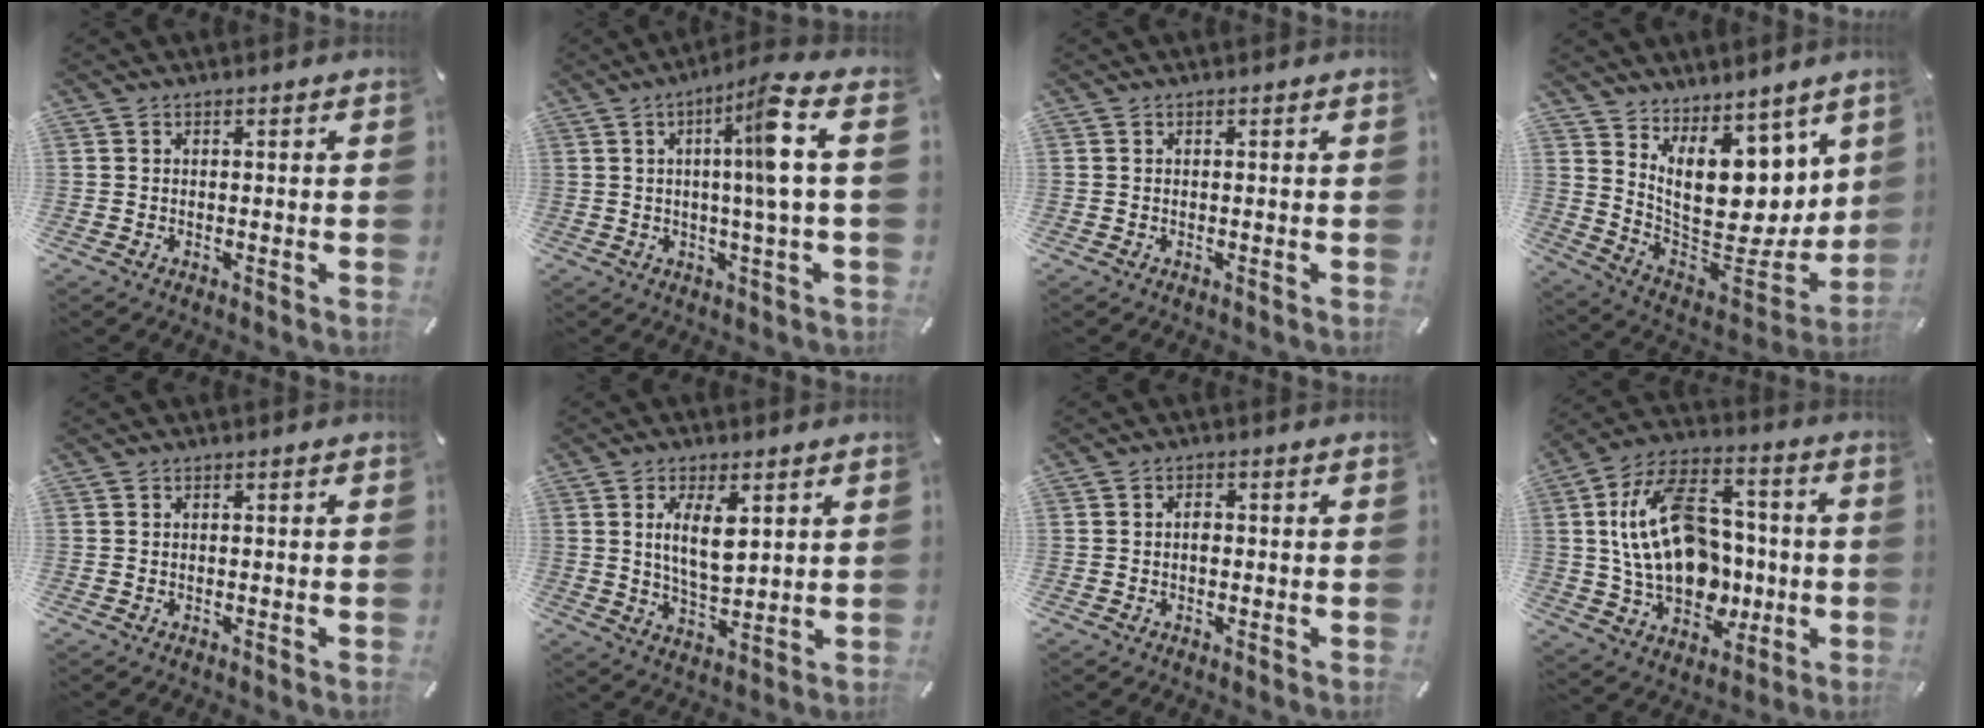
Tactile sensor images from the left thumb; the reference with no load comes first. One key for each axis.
{"total": 12.5, "fx": 2.7, "fy": -0.4, "fz": 12.2, "tx": -0.199, "ty": -0.005, "tz": 0.027}
{"total": 0.0}
{"total": 16.8, "fx": 7.6, "fy": 10.7, "fz": 10.5, "tx": -0.174, "ty": -0.092, "tz": 0.143}
{"total": 0.0}
{"total": 9.2, "fx": 3.0, "fy": 4.3, "fz": 7.6, "tx": -0.145, "ty": -0.008, "tz": 0.045}
{"total": 1.8, "fx": -0.1, "fy": 1.2, "fz": 1.3, "tx": -0.027, "ty": 0.004, "tz": -0.004}
{"total": 22.1, "fx": 0.4, "fy": 15.6, "fz": 15.7, "tx": -0.302, "ty": 0.011, "tz": 0.013}